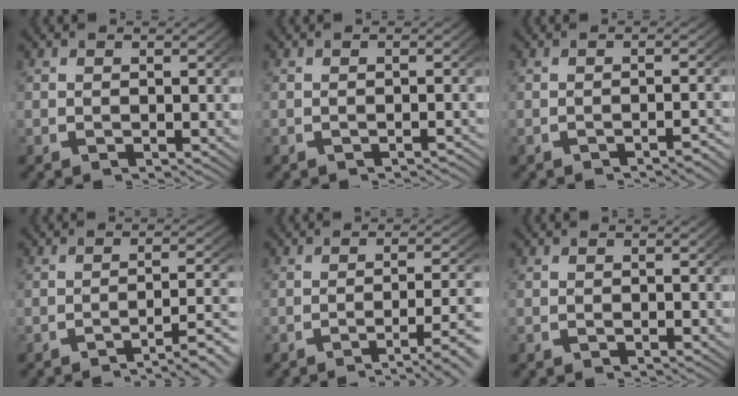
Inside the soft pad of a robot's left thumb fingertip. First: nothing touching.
{"total": 1.2, "force": [-1.2, 0.0, 0.3], "torque": [-0.009, 0.002, -0.016]}
{"total": 1.8, "force": [-1.6, 0.0, 0.9], "torque": [-0.016, 0.004, -0.023]}
{"total": 5.5, "force": [-4.1, 1.3, 3.4], "torque": [-0.044, -0.006, -0.058]}
{"total": 5.9, "force": [-4.0, 1.6, 4.1], "torque": [-0.065, -0.006, -0.055]}
{"total": 0.0}